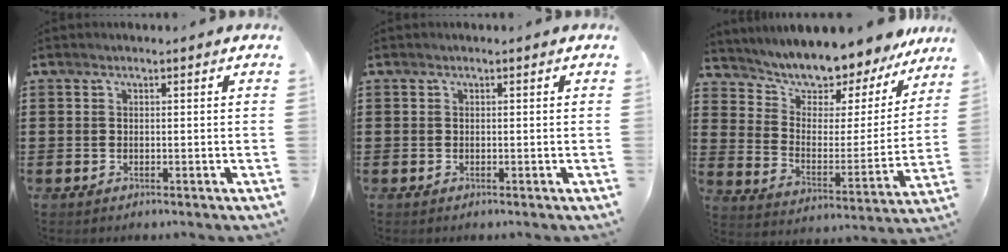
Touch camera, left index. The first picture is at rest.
{"total": 0.0}
{"total": 6.8, "force": [6.6, 1.3, 0.5], "torque": [-0.044, -0.066, 0.113]}